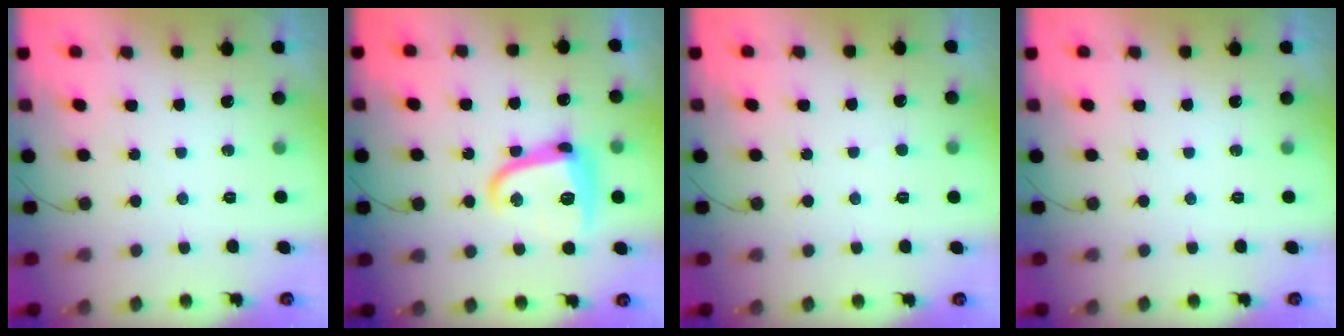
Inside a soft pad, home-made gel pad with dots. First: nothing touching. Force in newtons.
{"total": 14.5, "press": 14.5, "slide": 0.5}
{"total": 3.4, "press": 3.4, "slide": 0.4}
{"total": 0.0}